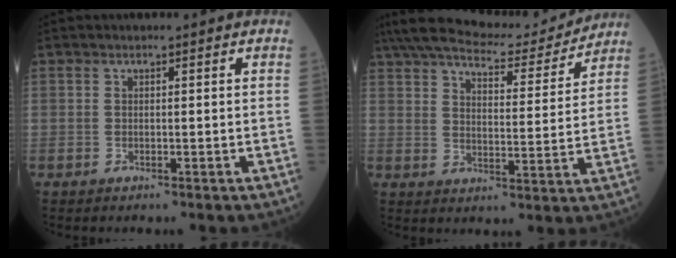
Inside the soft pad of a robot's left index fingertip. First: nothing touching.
{"total": 18.3, "force": [16.4, 3.9, 7.2], "torque": [-0.124, 0.011, 0.234]}